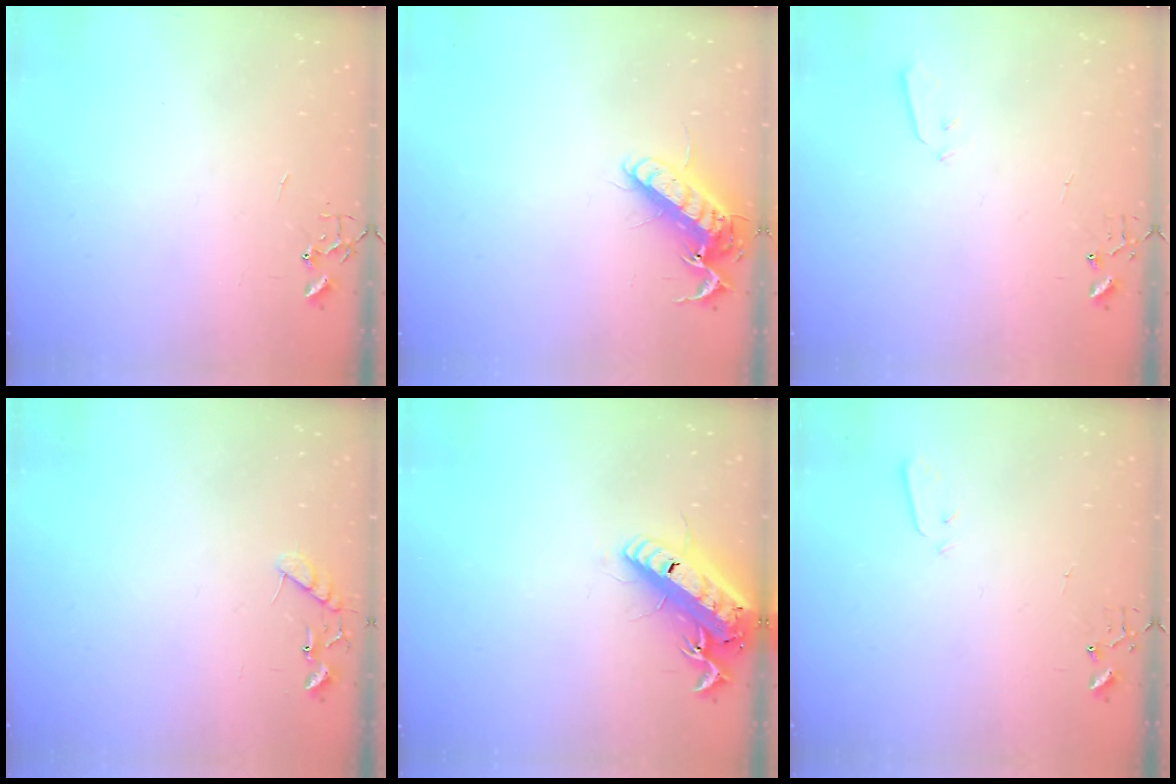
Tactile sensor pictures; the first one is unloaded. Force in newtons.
{"total": 12.3, "press": 12.1, "slide": 1.8}
{"total": 3.0, "press": 2.9, "slide": 0.7}
{"total": 8.8, "press": 8.8, "slide": 0.4}
{"total": 17.3, "press": 17.0, "slide": 3.4}
{"total": 2.1, "press": 2.0, "slide": 0.4}